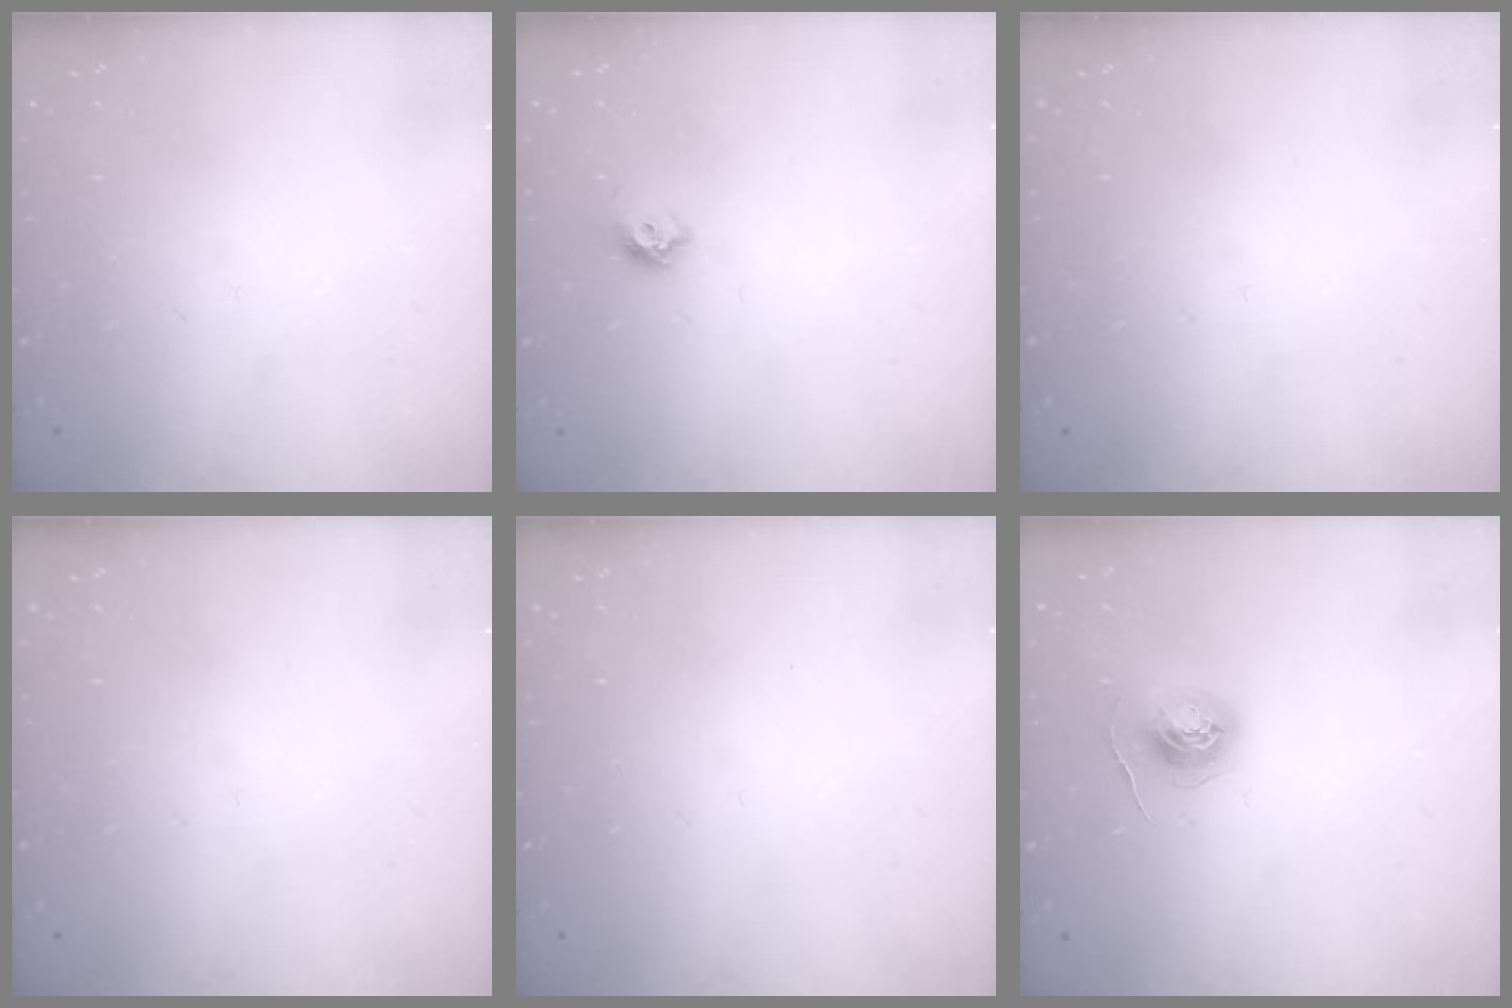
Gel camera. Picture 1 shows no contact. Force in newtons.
{"total": 6.0, "press": 5.9, "slide": 0.9}
{"total": 0.0}
{"total": 0.0}
{"total": 0.0}
{"total": 5.7, "press": 5.7, "slide": 0.5}